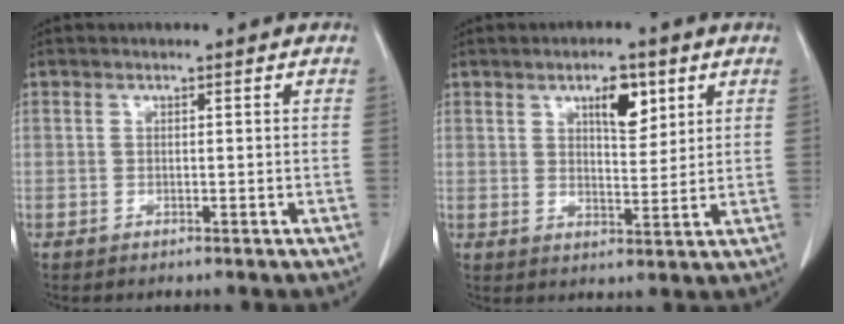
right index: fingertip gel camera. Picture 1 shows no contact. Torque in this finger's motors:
{"motor_torque": [0.16, 0.19, 0.02, 0.03]}